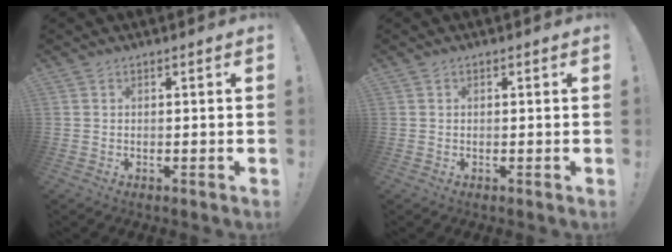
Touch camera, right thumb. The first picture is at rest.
{"total": 0.0}